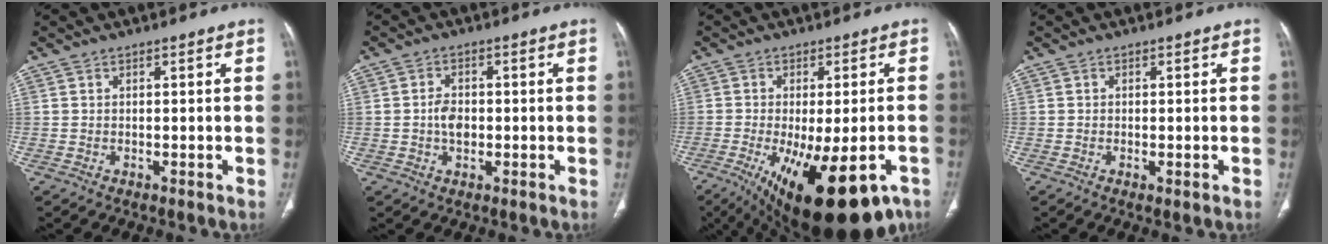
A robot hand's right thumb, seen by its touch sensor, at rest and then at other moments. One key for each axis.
{"total": 3.8, "fx": -0.4, "fy": 2.6, "fz": 2.8, "tx": -0.043, "ty": 0.007, "tz": -0.010}
{"total": 21.4, "fx": -10.8, "fy": 8.2, "fz": 16.6, "tx": -0.223, "ty": -0.018, "tz": -0.142}
{"total": 1.1, "fx": -0.4, "fy": 0.3, "fz": 0.9, "tx": -0.016, "ty": -0.004, "tz": -0.003}